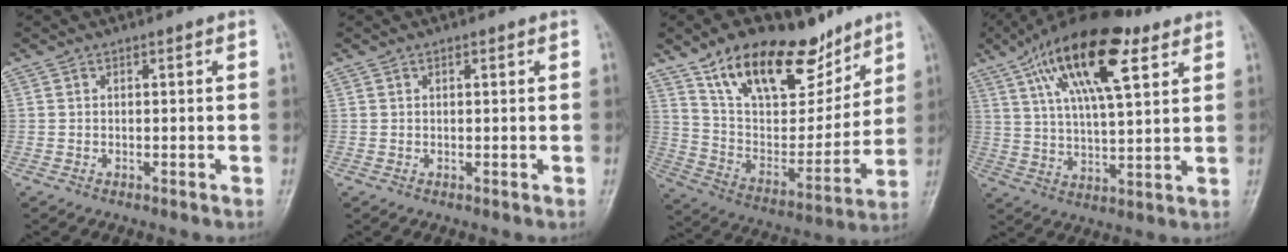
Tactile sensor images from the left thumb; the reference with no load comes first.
{"total": 0.7, "force": [0.4, 0.3, 0.5], "torque": [-0.008, 0.000, 0.005]}
{"total": 23.9, "force": [15.4, 11.4, 14.3], "torque": [-0.185, -0.053, 0.268]}
{"total": 20.4, "force": [10.1, 7.5, 16.0], "torque": [-0.262, -0.013, 0.173]}